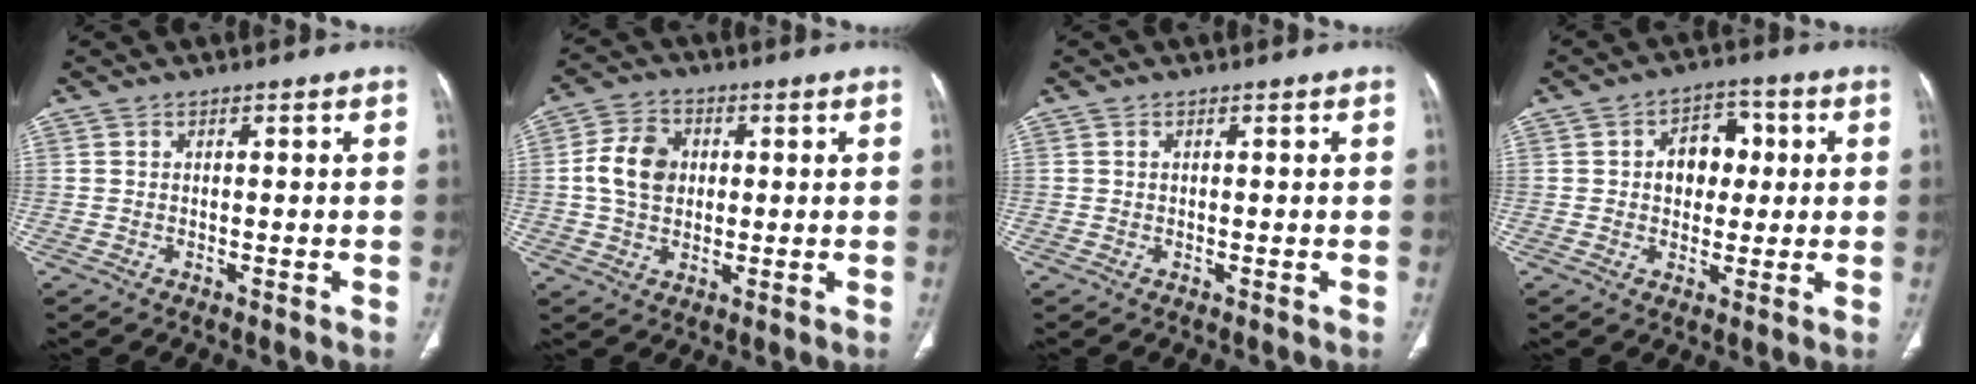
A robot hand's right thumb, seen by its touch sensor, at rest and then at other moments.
{"total": 8.6, "force": [0.8, 6.6, 5.4], "torque": [-0.085, 0.008, 0.010]}
{"total": 0.0}
{"total": 8.1, "force": [1.1, 6.0, 5.2], "torque": [-0.035, 0.012, 0.012]}